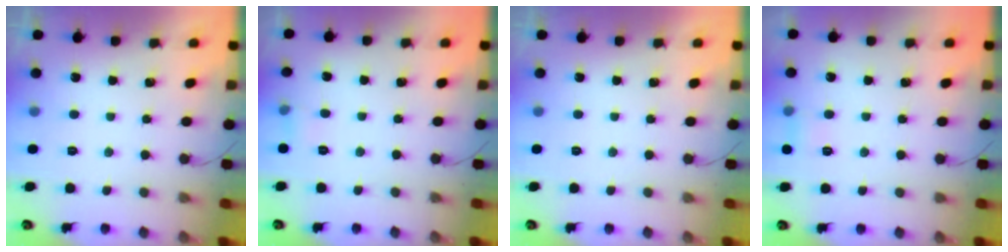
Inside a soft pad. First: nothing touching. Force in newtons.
{"total": 4.9, "press": 3.3, "slide": 3.6}
{"total": 0.0}
{"total": 4.3, "press": 4.1, "slide": 1.3}